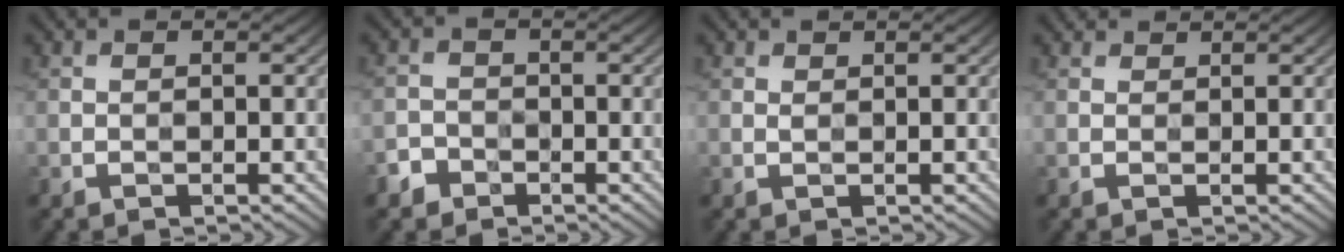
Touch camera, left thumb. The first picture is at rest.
{"total": 2.2, "force": [-1.6, 1.6, 0.1], "torque": [-0.002, -0.004, -0.038]}
{"total": 0.0}
{"total": 1.0, "force": [1.0, 0.1, -0.2], "torque": [0.000, -0.002, 0.016]}